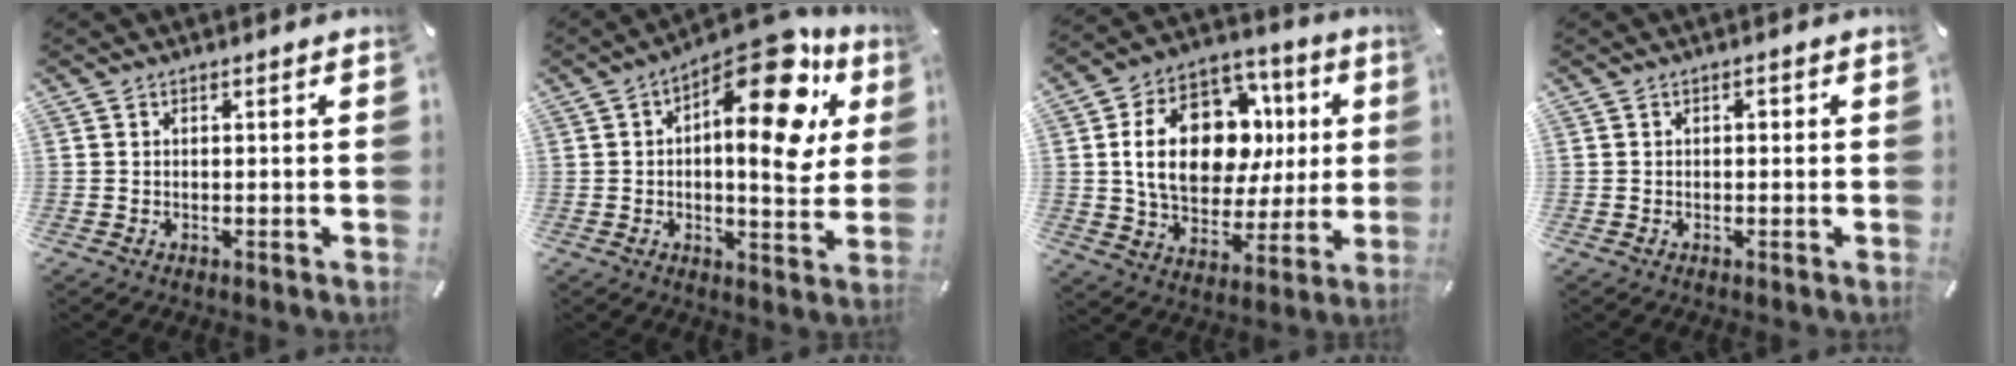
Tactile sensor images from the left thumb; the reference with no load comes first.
{"total": 19.2, "force": [9.1, 8.3, 14.8], "torque": [-0.190, -0.074, 0.144]}
{"total": 20.8, "force": [3.9, 14.6, 14.4], "torque": [-0.256, -0.002, 0.072]}
{"total": 0.9, "force": [0.0, 0.7, 0.6], "torque": [-0.013, 0.004, -0.002]}